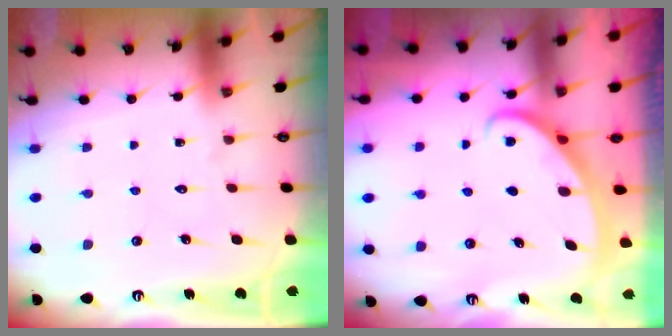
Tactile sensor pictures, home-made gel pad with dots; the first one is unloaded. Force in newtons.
{"total": 3.0, "press": 3.0, "slide": 0.1}